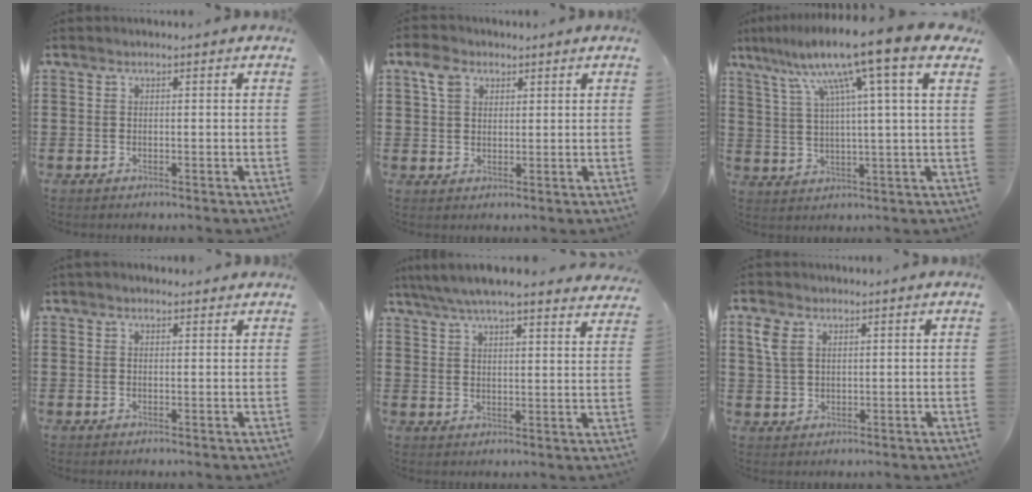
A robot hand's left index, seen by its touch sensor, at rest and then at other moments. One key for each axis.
{"total": 4.0, "fx": 2.2, "fy": 2.8, "fz": 1.7, "tx": -0.038, "ty": 0.008, "tz": 0.037}
{"total": 12.1, "fx": 7.6, "fy": -0.6, "fz": 9.4, "tx": -0.195, "ty": -0.028, "tz": 0.117}
{"total": 1.2, "fx": 1.0, "fy": 0.4, "fz": 0.5, "tx": -0.010, "ty": 0.004, "tz": 0.019}
{"total": 5.7, "fx": 5.3, "fy": 0.0, "fz": 2.1, "tx": -0.058, "ty": -0.022, "tz": 0.092}
{"total": 3.9, "fx": 2.0, "fy": 2.5, "fz": 2.3, "tx": -0.063, "ty": 0.008, "tz": 0.033}